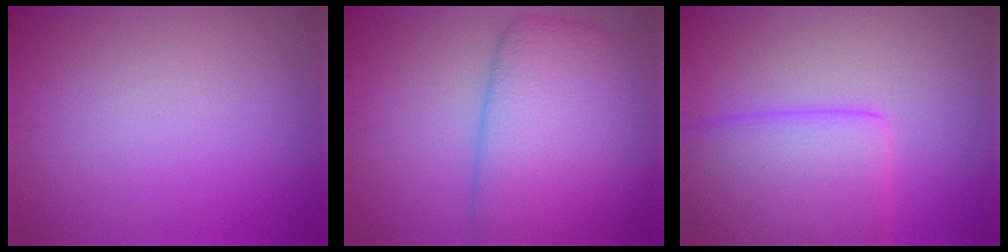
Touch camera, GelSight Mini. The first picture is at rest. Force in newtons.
{"total": 9.6, "press": 9.6, "slide": 0.3}
{"total": 6.4, "press": 6.4, "slide": 0.3}